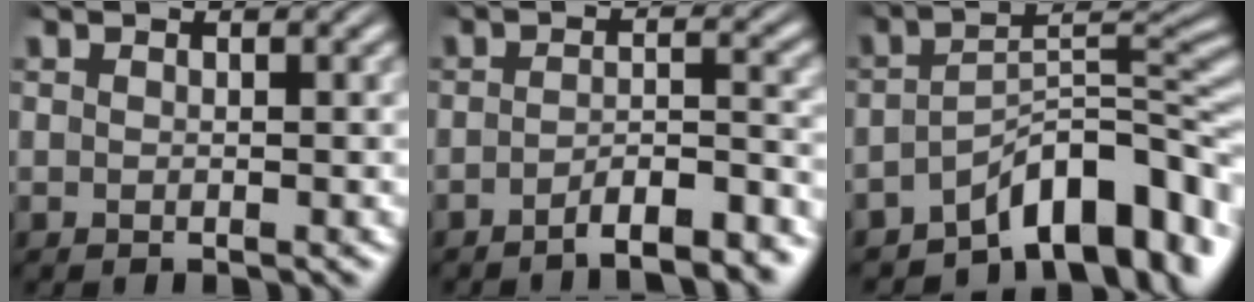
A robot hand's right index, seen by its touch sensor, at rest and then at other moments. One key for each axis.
{"total": 5.4, "fx": -4.8, "fy": 0.9, "fz": 2.3, "tx": -0.026, "ty": -0.014, "tz": -0.074}
{"total": 8.6, "fx": -4.6, "fy": 3.3, "fz": 6.4, "tx": -0.087, "ty": -0.021, "tz": -0.064}